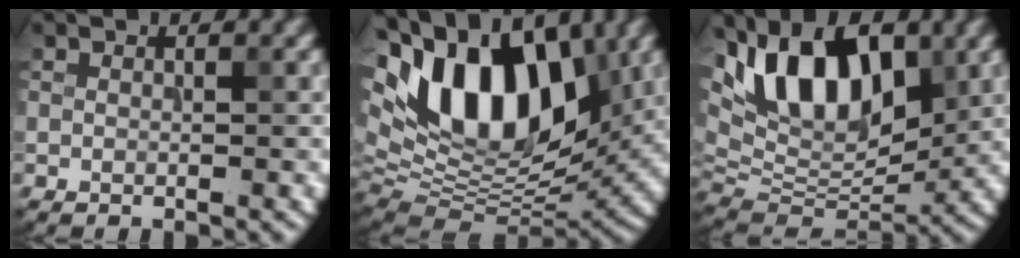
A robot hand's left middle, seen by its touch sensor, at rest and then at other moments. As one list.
[{"total": 15.6, "force": [5.1, 8.8, 11.8], "torque": [-0.197, 0.023, 0.081]}, {"total": 11.6, "force": [5.2, 6.0, 8.5], "torque": [-0.136, 0.010, 0.083]}]